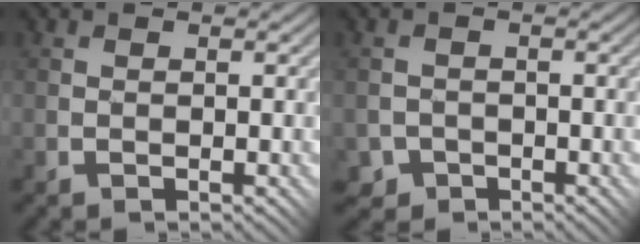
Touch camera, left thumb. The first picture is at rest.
{"total": 2.7, "force": [-1.7, 2.1, -0.2], "torque": [0.009, 0.002, -0.033]}